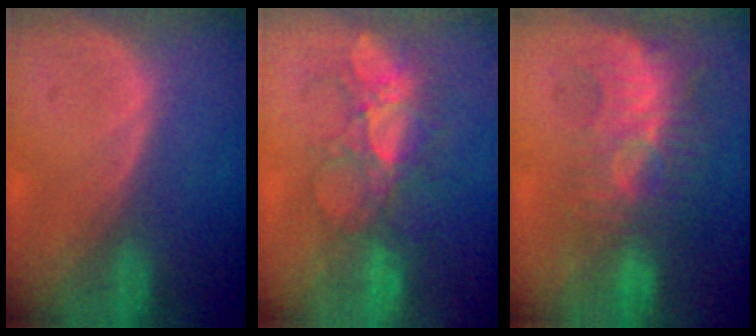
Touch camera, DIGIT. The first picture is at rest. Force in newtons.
{"total": 6.8, "press": 6.6, "slide": 1.6}
{"total": 9.4, "press": 8.5, "slide": 4.1}